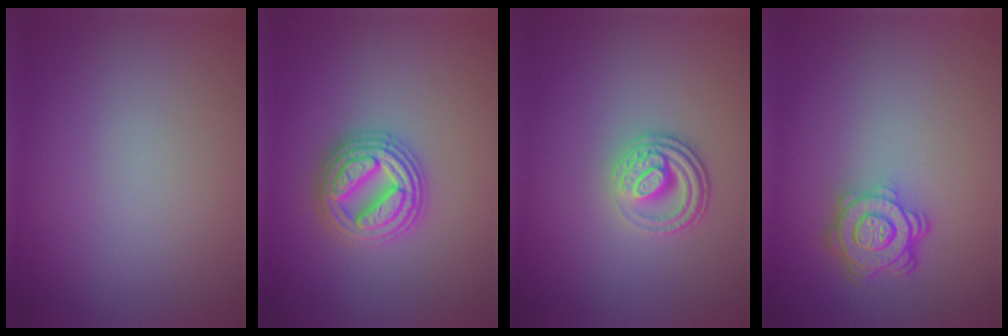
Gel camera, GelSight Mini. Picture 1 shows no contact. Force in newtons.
{"total": 4.9, "press": 4.8, "slide": 0.7}
{"total": 3.8, "press": 2.7, "slide": 2.7}
{"total": 4.7, "press": 3.6, "slide": 3.1}